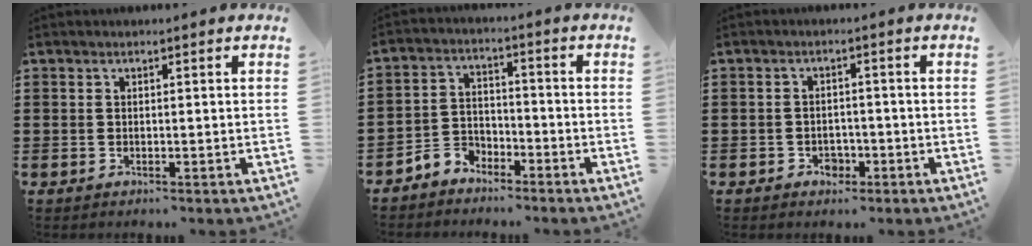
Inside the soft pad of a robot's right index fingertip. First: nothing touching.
{"total": 3.8, "force": [-3.5, 1.7, 0.1], "torque": [-0.019, 0.001, -0.075]}
{"total": 2.0, "force": [-1.2, 1.4, 0.7], "torque": [-0.019, -0.002, -0.026]}